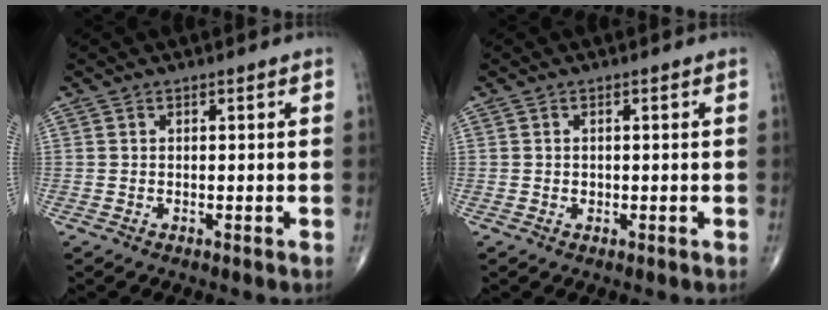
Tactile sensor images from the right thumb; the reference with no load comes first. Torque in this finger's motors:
{"motor_torque": [0.19, -0.01, 0.18, -0.03, -0.02]}